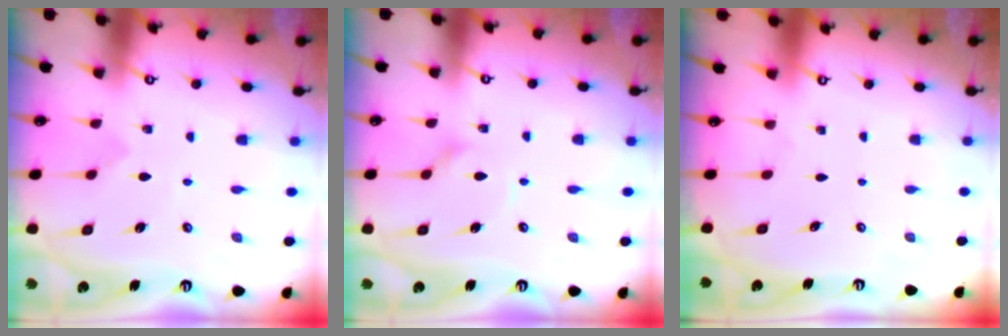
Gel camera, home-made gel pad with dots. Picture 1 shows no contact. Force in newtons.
{"total": 1.6, "press": 1.6, "slide": 0.0}
{"total": 0.0}